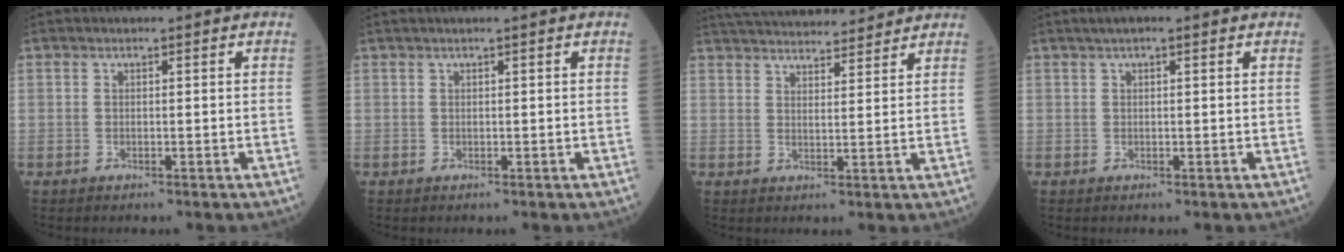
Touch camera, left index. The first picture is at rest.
{"total": 1.2, "force": [1.0, -0.3, 0.5], "torque": [-0.006, 0.013, 0.028]}
{"total": 17.1, "force": [16.1, 2.7, 5.2], "torque": [-0.091, 0.037, 0.242]}
{"total": 3.4, "force": [2.4, 0.6, 2.2], "torque": [-0.039, 0.025, 0.042]}